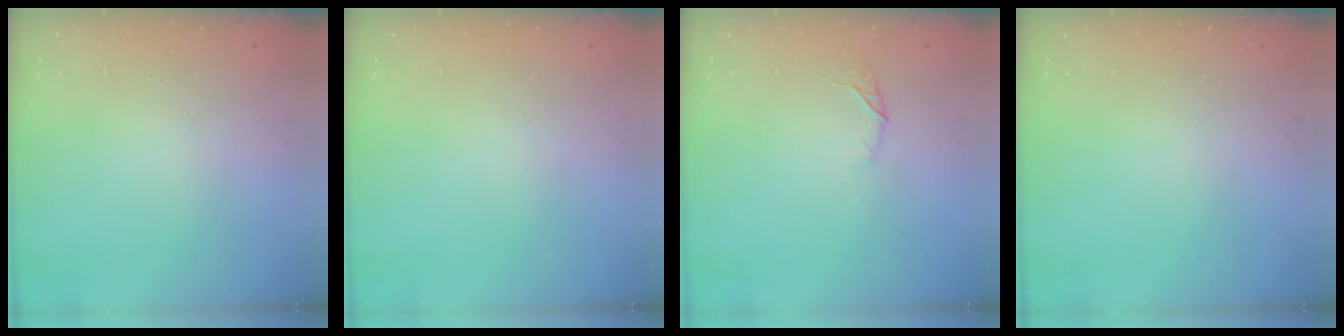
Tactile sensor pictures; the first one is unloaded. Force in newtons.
{"total": 0.0}
{"total": 5.7, "press": 5.5, "slide": 1.4}
{"total": 0.0}